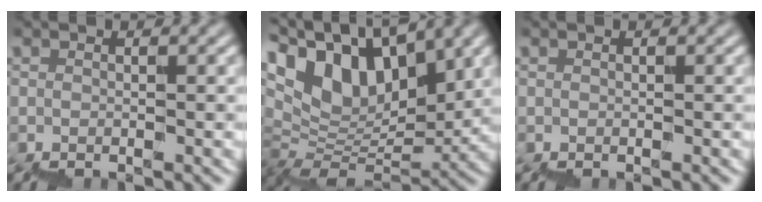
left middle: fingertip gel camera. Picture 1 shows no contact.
{"total": 11.0, "force": [8.2, 4.3, 5.8], "torque": [-0.114, 0.023, 0.150]}
{"total": 0.0}